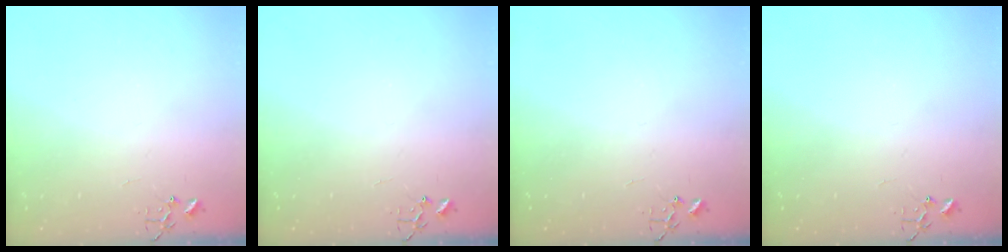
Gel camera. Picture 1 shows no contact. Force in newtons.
{"total": 0.0}
{"total": 0.0}
{"total": 0.0}